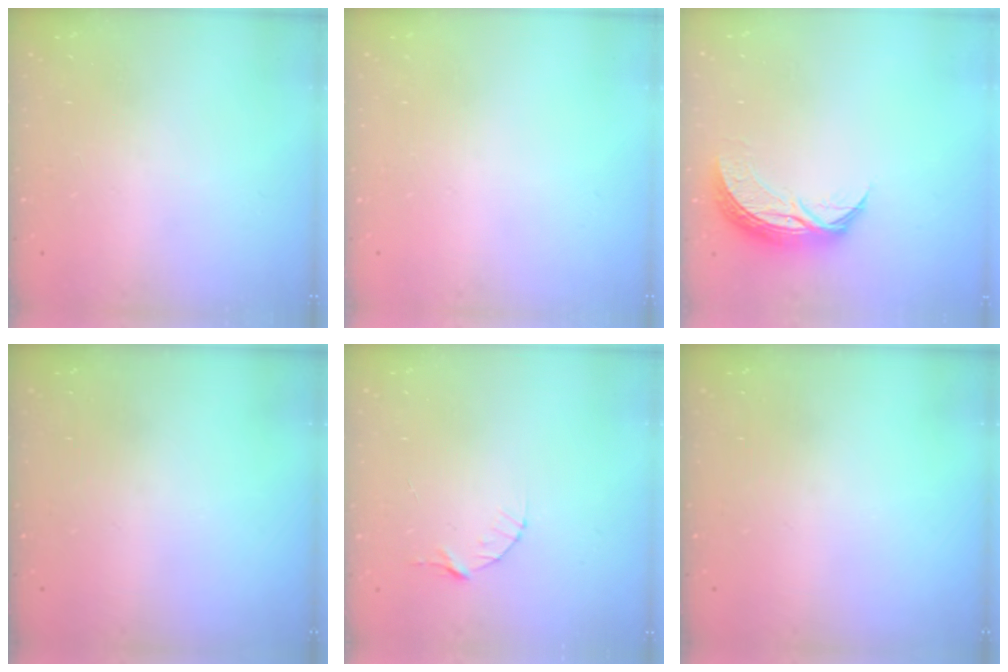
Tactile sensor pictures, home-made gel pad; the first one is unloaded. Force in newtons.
{"total": 0.0}
{"total": 10.1, "press": 10.1, "slide": 0.3}
{"total": 0.0}
{"total": 4.1, "press": 4.1, "slide": 0.4}
{"total": 0.0}